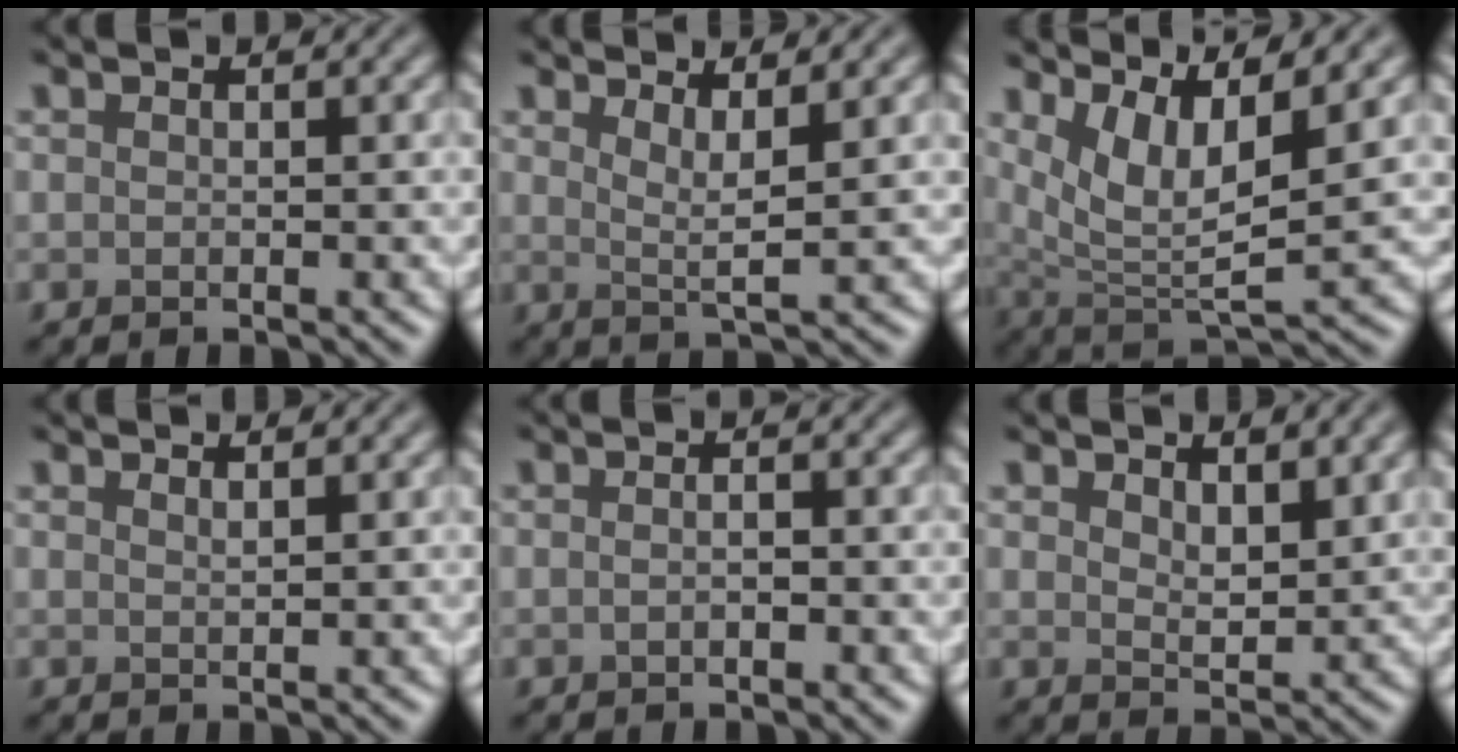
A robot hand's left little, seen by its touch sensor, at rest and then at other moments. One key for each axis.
{"total": 2.9, "fx": 1.5, "fy": 0.5, "fz": 2.3, "tx": -0.037, "ty": -0.007, "tz": 0.027}
{"total": 6.2, "fx": 3.1, "fy": 1.8, "fz": 5.0, "tx": -0.104, "ty": -0.008, "tz": 0.068}
{"total": 0.8, "fx": 0.7, "fy": 0.2, "fz": 0.4, "tx": -0.002, "ty": 0.002, "tz": 0.014}
{"total": 1.4, "fx": -0.3, "fy": 0.6, "fz": 1.2, "tx": -0.015, "ty": -0.006, "tz": -0.013}
{"total": 3.3, "fx": 1.8, "fy": 1.6, "fz": 2.3, "tx": -0.042, "ty": -0.006, "tz": 0.035}